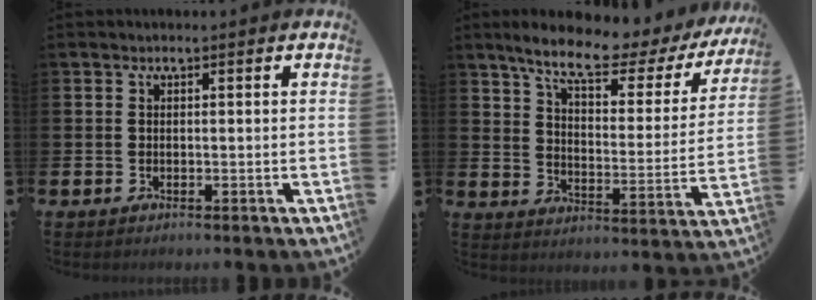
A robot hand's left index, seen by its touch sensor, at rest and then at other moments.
{"total": 9.3, "force": [7.6, 2.1, 5.0], "torque": [-0.120, -0.044, 0.125]}